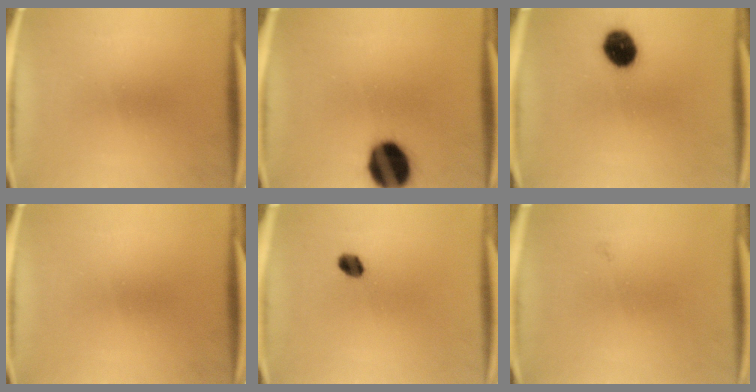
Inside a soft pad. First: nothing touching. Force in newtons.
{"total": 15.8}
{"total": 9.6}
{"total": 0.0}
{"total": 3.5}
{"total": 0.7}